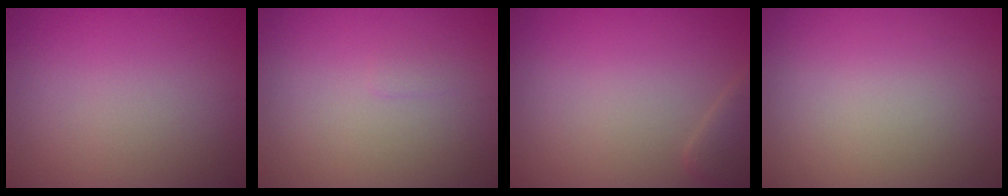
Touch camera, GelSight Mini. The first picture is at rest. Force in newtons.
{"total": 0.5, "press": 0.5, "slide": 0.1}
{"total": 1.6, "press": 1.6, "slide": 0.2}
{"total": 0.0}